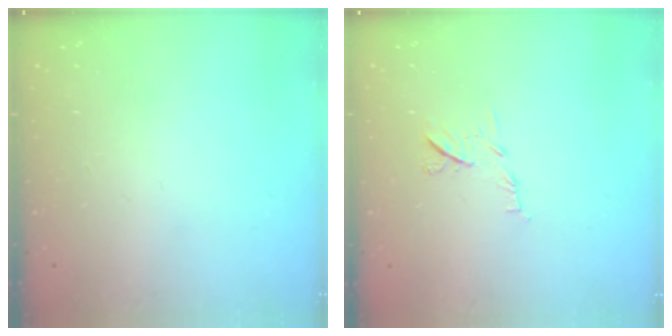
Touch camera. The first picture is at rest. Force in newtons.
{"total": 6.2, "press": 6.2, "slide": 0.7}